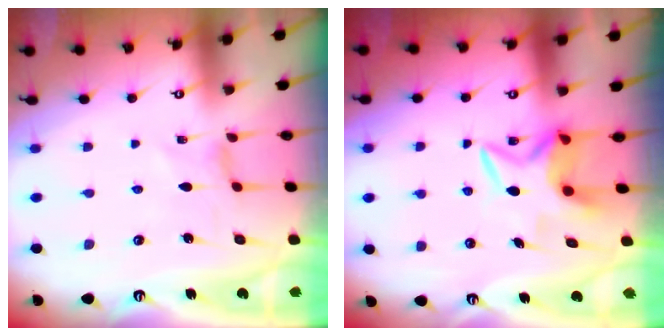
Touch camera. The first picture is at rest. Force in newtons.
{"total": 6.1, "press": 6.0, "slide": 0.7}